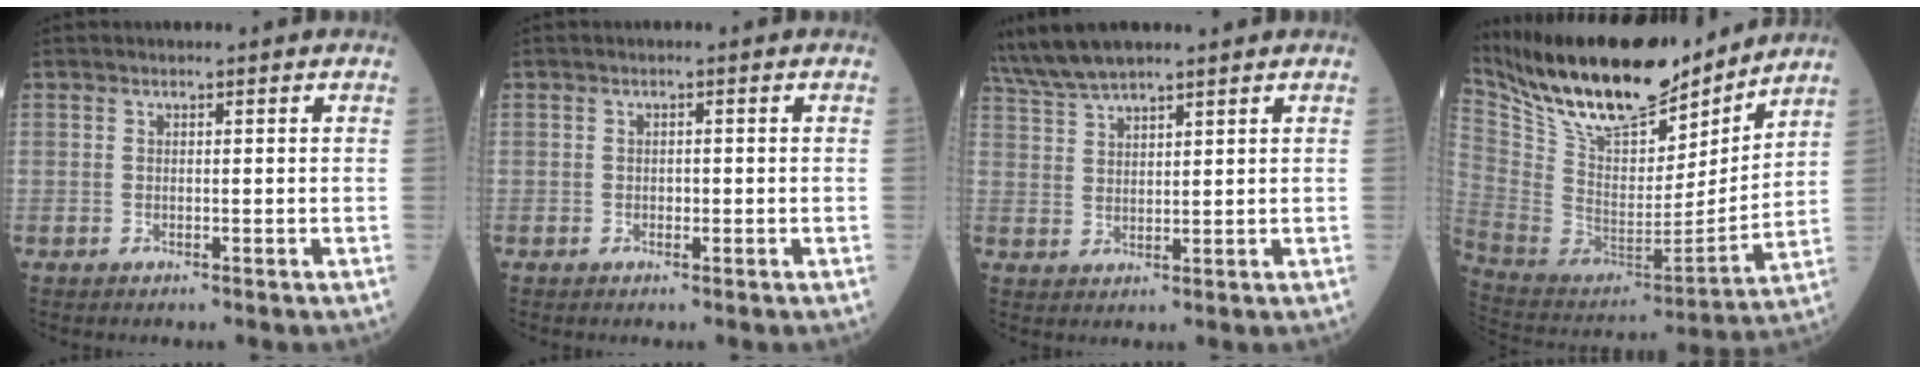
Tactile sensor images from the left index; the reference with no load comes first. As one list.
[{"total": 0.6, "force": [-0.3, 0.4, 0.3], "torque": [-0.003, -0.002, -0.008]}, {"total": 7.8, "force": [7.0, 0.7, 3.4], "torque": [-0.078, 0.028, 0.137]}, {"total": 22.6, "force": [18.5, 6.7, 11.1], "torque": [-0.211, -0.008, 0.322]}]